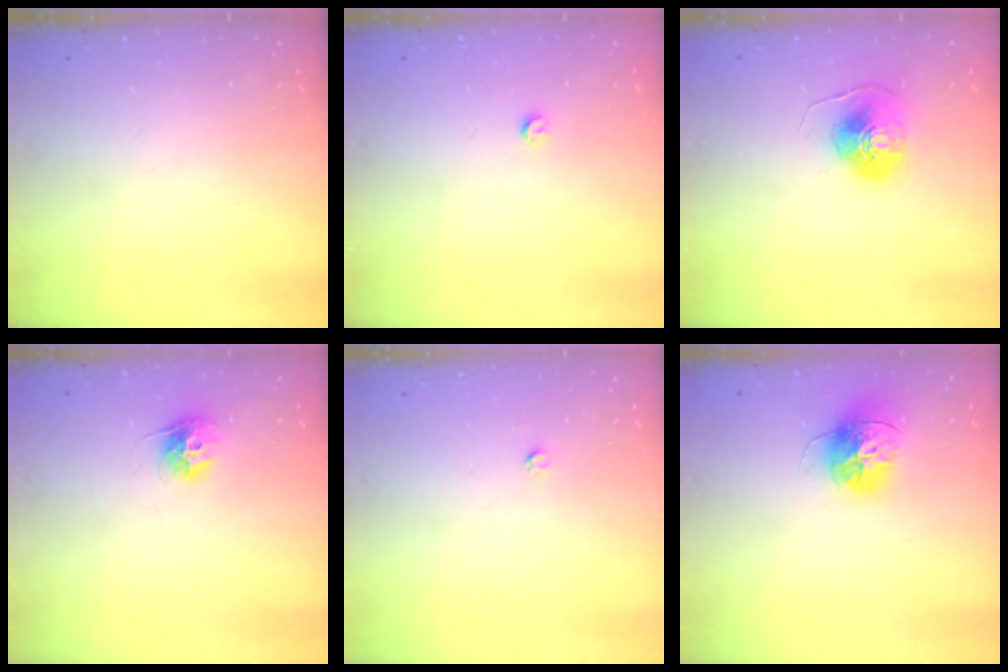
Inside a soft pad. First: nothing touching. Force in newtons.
{"total": 2.9, "press": 2.8, "slide": 0.5}
{"total": 9.1, "press": 9.1, "slide": 0.4}
{"total": 9.5, "press": 9.5, "slide": 0.3}
{"total": 1.6, "press": 1.5, "slide": 0.1}
{"total": 15.0, "press": 14.9, "slide": 1.3}